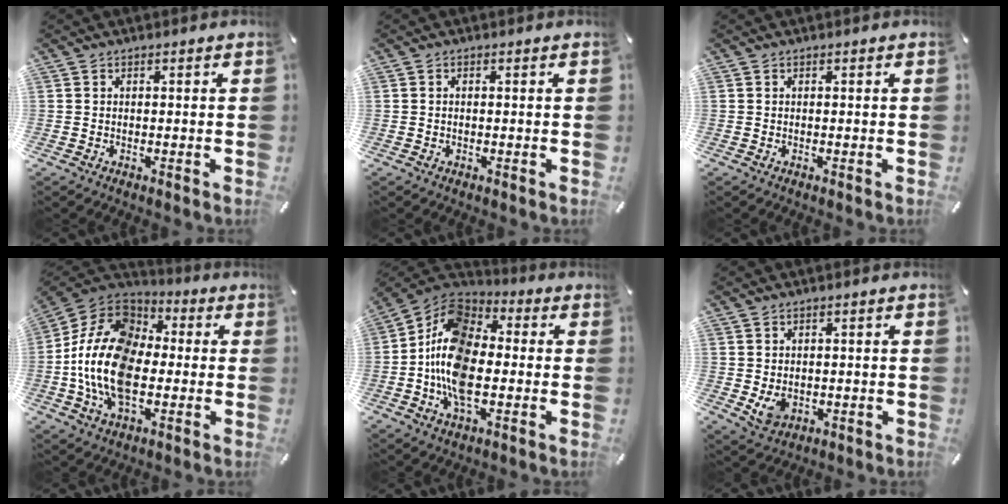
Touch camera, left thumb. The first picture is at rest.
{"total": 0.6, "force": [-0.1, 0.3, 0.5], "torque": [-0.011, 0.000, -0.002]}
{"total": 0.0}
{"total": 18.0, "force": [-4.1, 11.8, 12.9], "torque": [-0.287, 0.021, -0.079]}
{"total": 15.8, "force": [-4.1, 9.4, 12.0], "torque": [-0.262, 0.013, -0.081]}
{"total": 4.2, "force": [-0.1, 3.4, 2.4], "torque": [-0.038, -0.006, -0.003]}